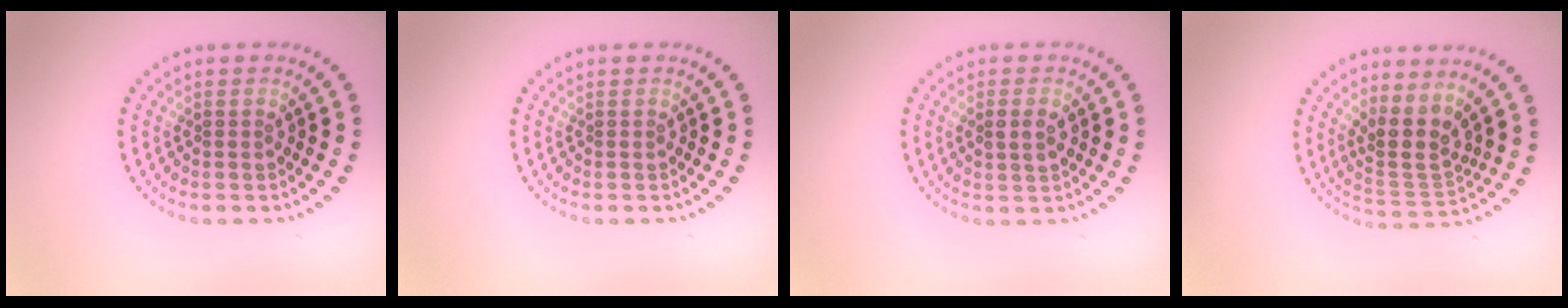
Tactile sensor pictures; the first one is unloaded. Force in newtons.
{"total": 0.0}
{"total": 1.8, "press": 1.8, "slide": 0.0}
{"total": 3.2, "press": 2.4, "slide": 2.1}